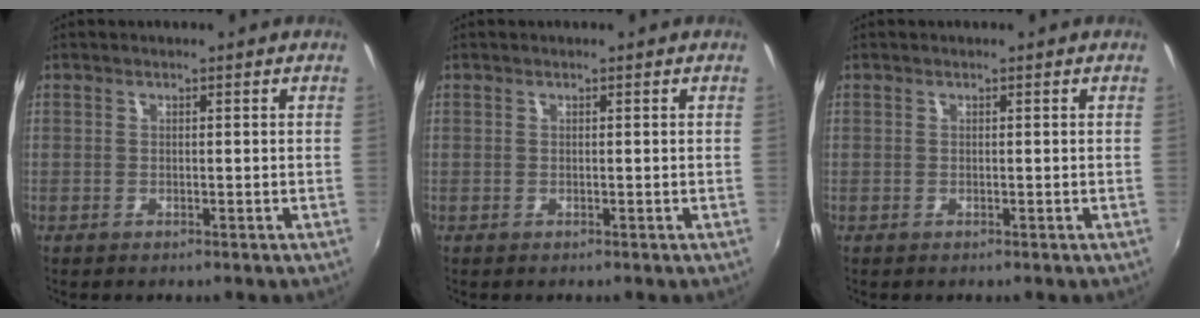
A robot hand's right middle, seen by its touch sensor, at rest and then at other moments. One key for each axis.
{"total": 0.0}
{"total": 0.0}